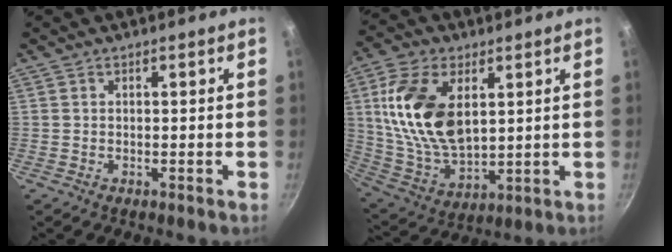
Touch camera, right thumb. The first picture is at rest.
{"total": 18.6, "force": [4.7, 10.8, 14.4], "torque": [-0.262, -0.019, 0.101]}